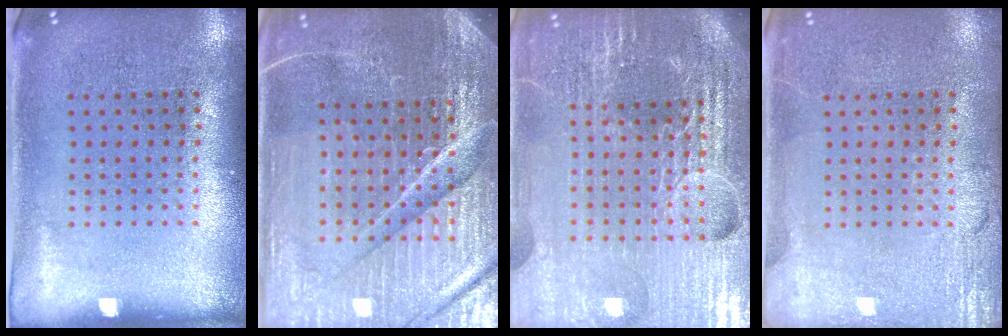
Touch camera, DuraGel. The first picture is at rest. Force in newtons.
{"total": 6.2, "press": 5.6, "slide": 2.7}
{"total": 6.2, "press": 5.5, "slide": 2.8}
{"total": 3.0, "press": 3.0, "slide": 0.4}